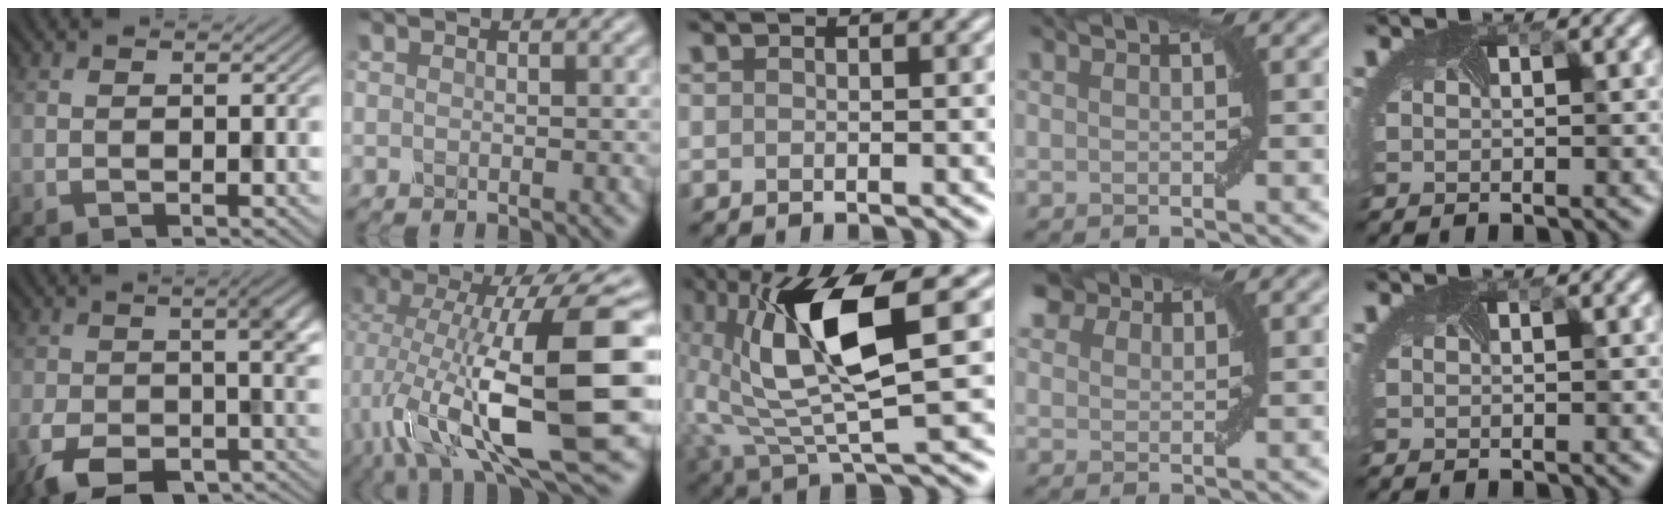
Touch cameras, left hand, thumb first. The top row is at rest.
{"thumb": {"total": 10.9, "force": [-4.7, 5.3, 8.3], "torque": [-0.128, -0.049, -0.065]}, "index": {"total": 15.8, "force": [-3.0, 4.6, 14.8], "torque": [-0.263, -0.002, -0.055]}, "middle": {"total": 10.5, "force": [1.6, 3.0, 9.9], "torque": [-0.190, -0.001, 0.036]}, "ring": {"total": 3.9, "force": [3.2, 1.7, 1.4], "torque": [-0.033, 0.006, 0.060]}}